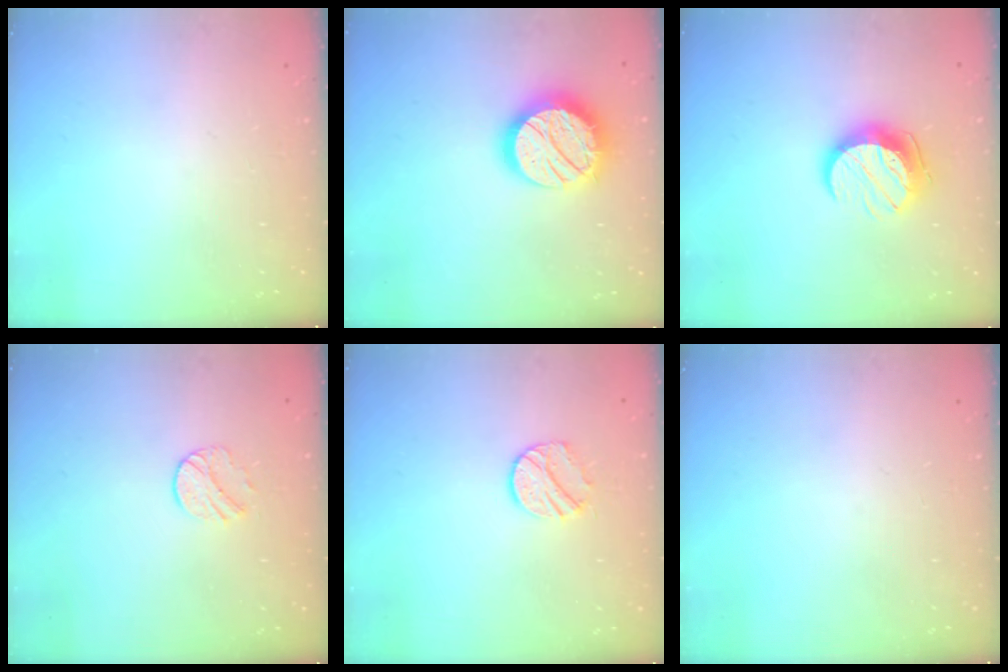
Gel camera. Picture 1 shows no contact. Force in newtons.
{"total": 17.6, "press": 17.6, "slide": 1.0}
{"total": 11.6, "press": 11.5, "slide": 1.0}
{"total": 6.0, "press": 6.0, "slide": 0.7}
{"total": 9.5, "press": 9.4, "slide": 0.8}
{"total": 0.0}